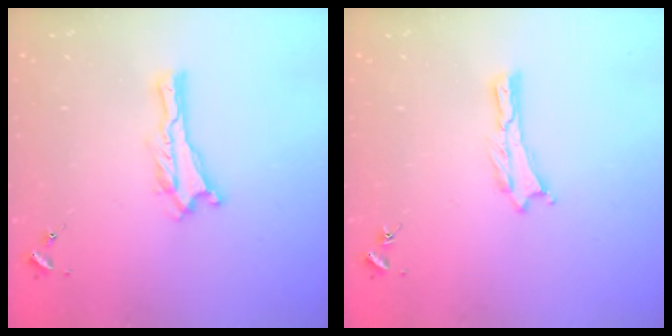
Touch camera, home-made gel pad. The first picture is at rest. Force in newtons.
{"total": 0.0}